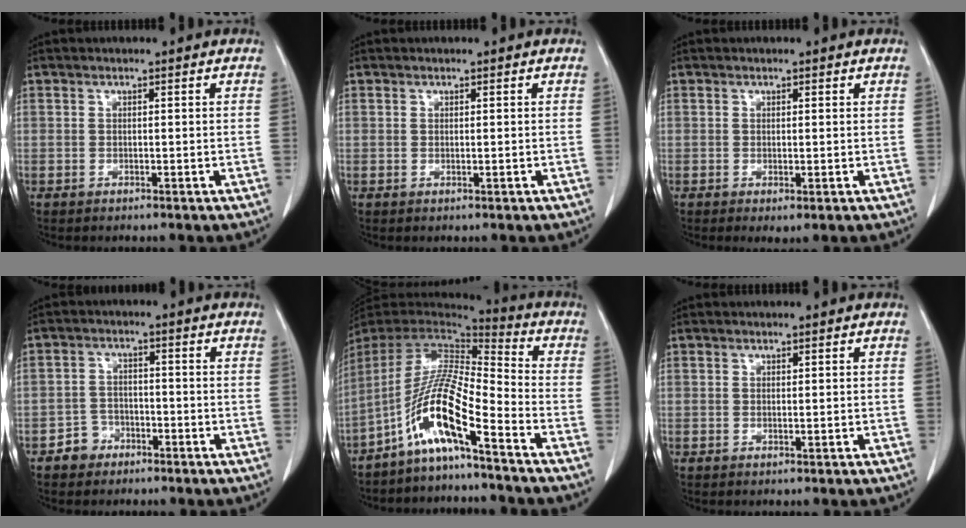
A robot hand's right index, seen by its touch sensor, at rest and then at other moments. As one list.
[{"total": 0.0}, {"total": 1.3, "force": [-0.1, 0.4, 1.3], "torque": [-0.027, -0.008, 0.005]}, {"total": 3.7, "force": [-2.2, 2.9, 0.5], "torque": [-0.004, 0.013, -0.039]}, {"total": 12.3, "force": [-7.1, 0.3, 10.0], "torque": [-0.199, -0.005, -0.140]}, {"total": 0.0}]